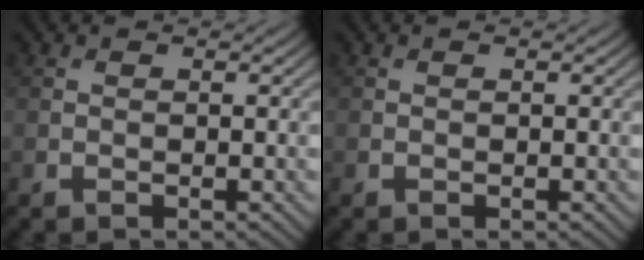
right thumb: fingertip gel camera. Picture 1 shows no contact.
{"total": 0.0}